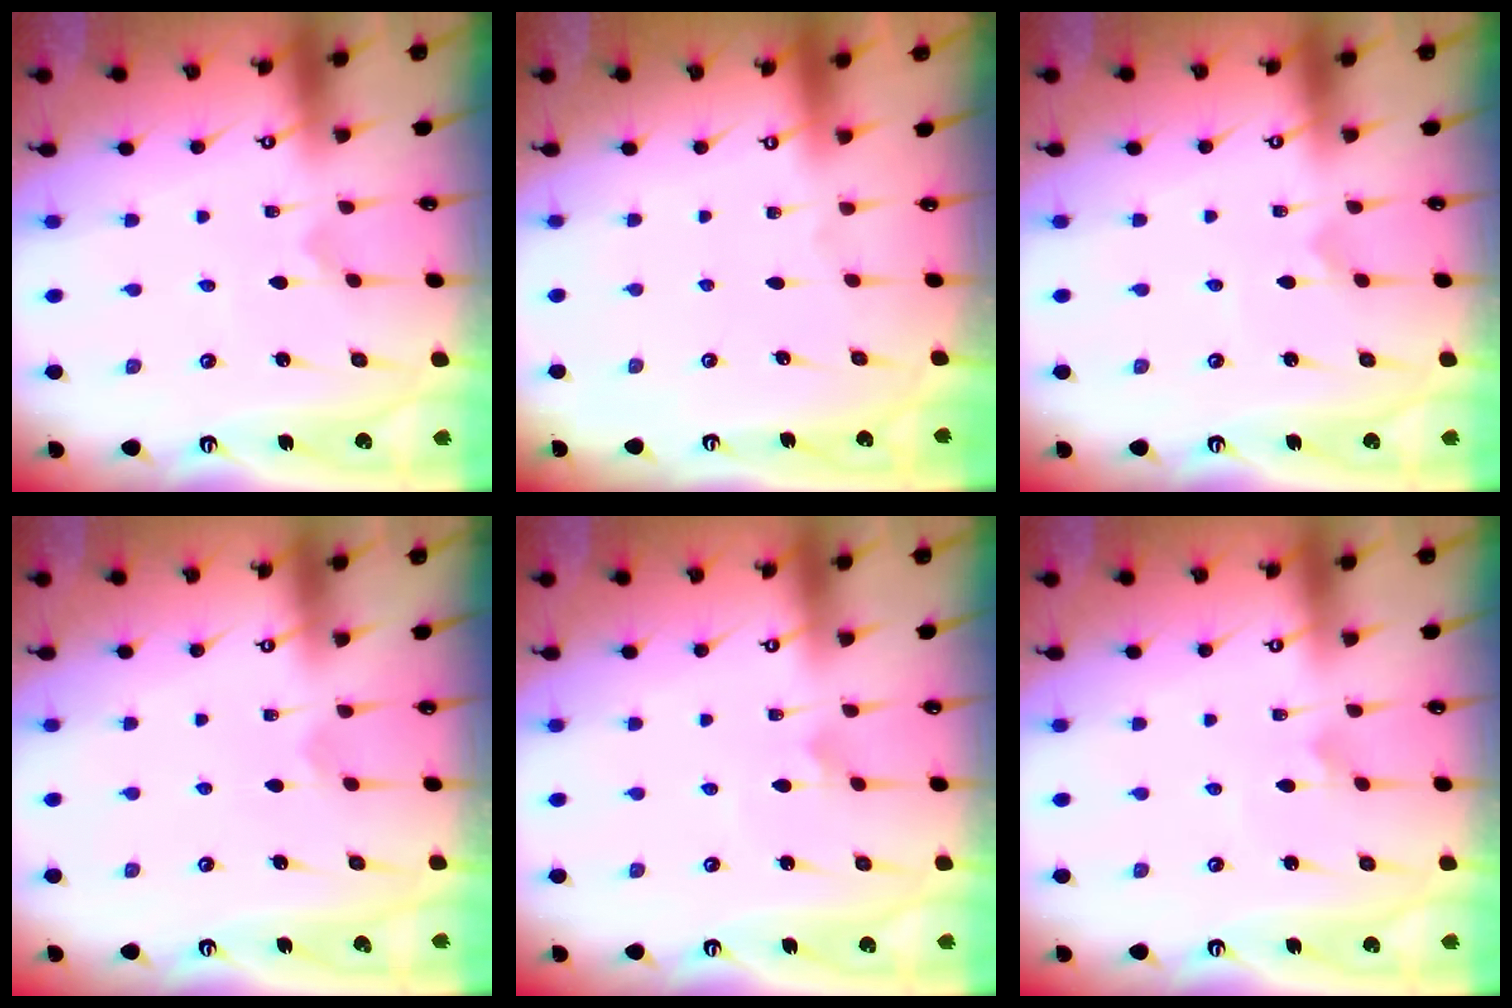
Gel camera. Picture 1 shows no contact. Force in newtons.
{"total": 0.0}
{"total": 0.7, "press": 0.7, "slide": 0.0}
{"total": 2.4, "press": 2.4, "slide": 0.2}
{"total": 2.4, "press": 2.4, "slide": 0.2}
{"total": 2.4, "press": 2.4, "slide": 0.2}